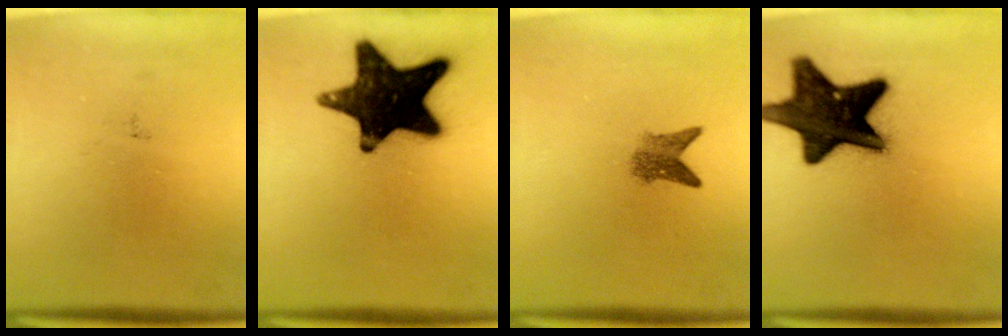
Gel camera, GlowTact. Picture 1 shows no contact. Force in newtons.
{"total": 18.2}
{"total": 2.8}
{"total": 18.4}